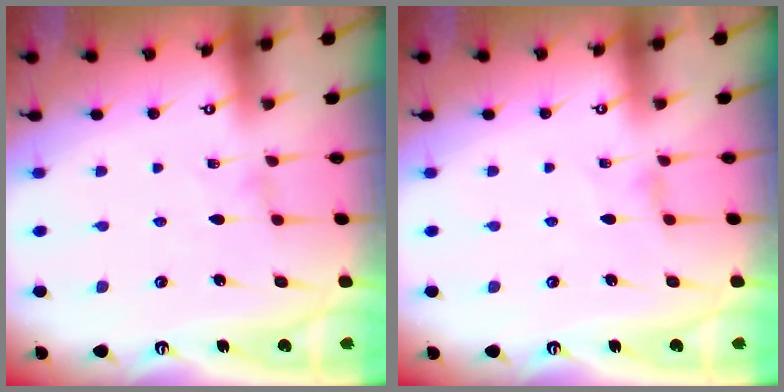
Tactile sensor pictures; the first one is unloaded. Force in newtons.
{"total": 2.0, "press": 2.0, "slide": 0.4}